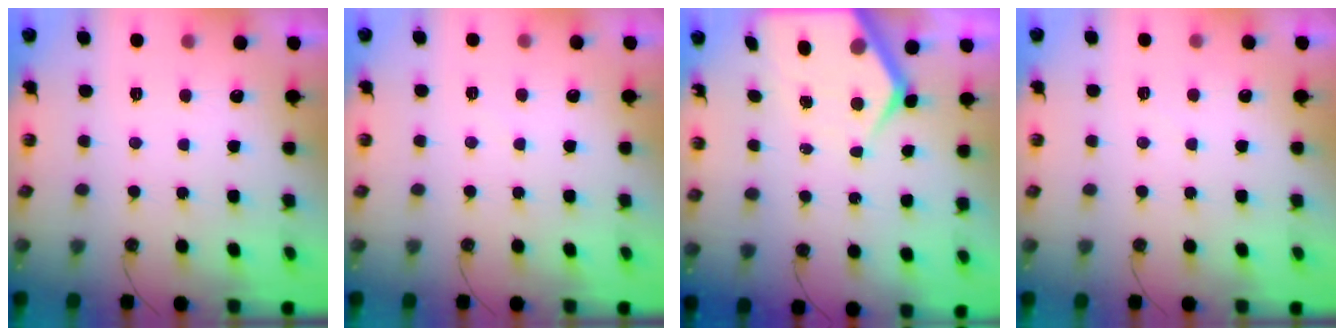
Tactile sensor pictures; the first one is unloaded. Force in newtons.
{"total": 3.7, "press": 3.7, "slide": 0.6}
{"total": 8.6, "press": 8.5, "slide": 0.9}
{"total": 1.9, "press": 1.9, "slide": 0.3}